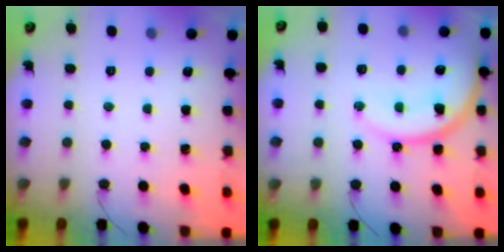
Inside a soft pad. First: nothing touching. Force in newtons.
{"total": 17.5, "press": 17.4, "slide": 1.7}